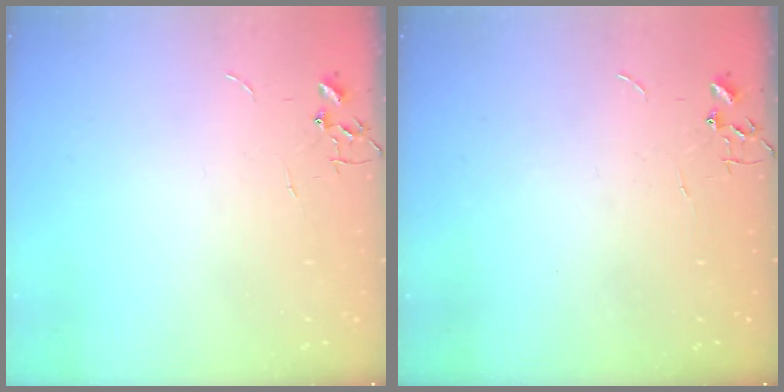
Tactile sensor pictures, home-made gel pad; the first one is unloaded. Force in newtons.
{"total": 0.0}